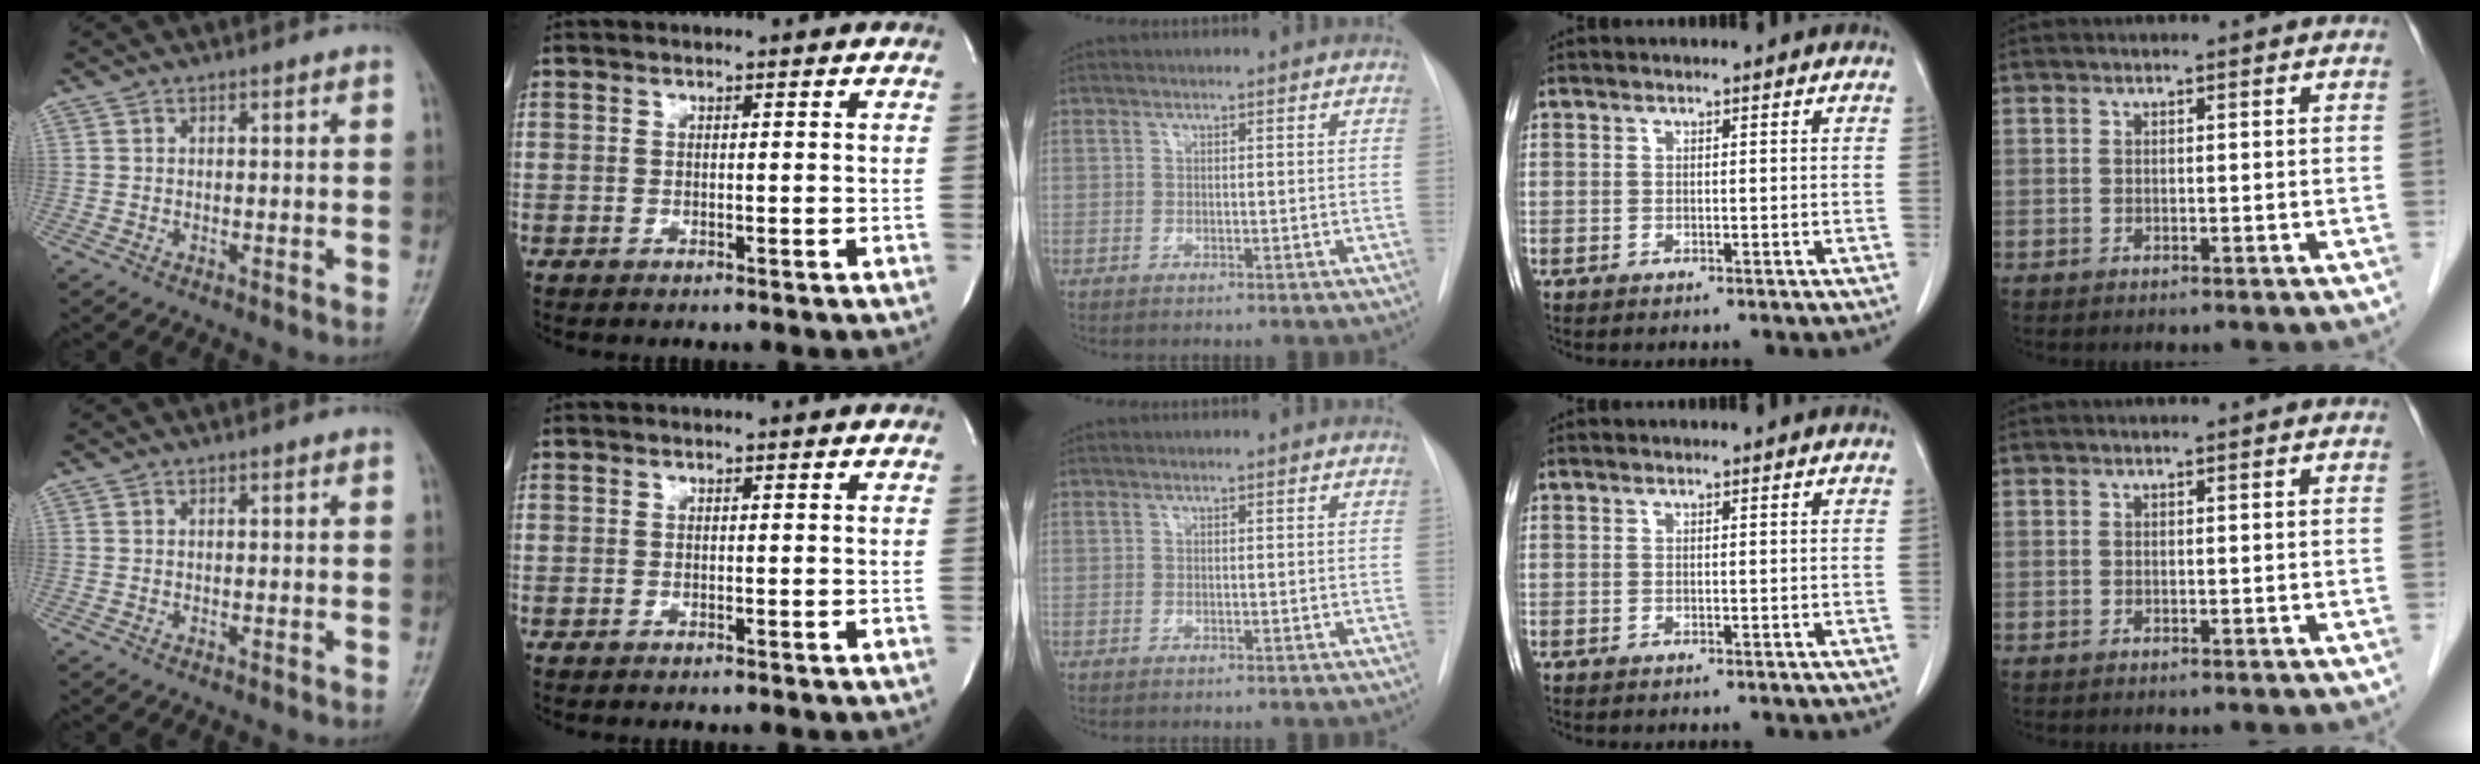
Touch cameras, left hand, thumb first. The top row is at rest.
{}